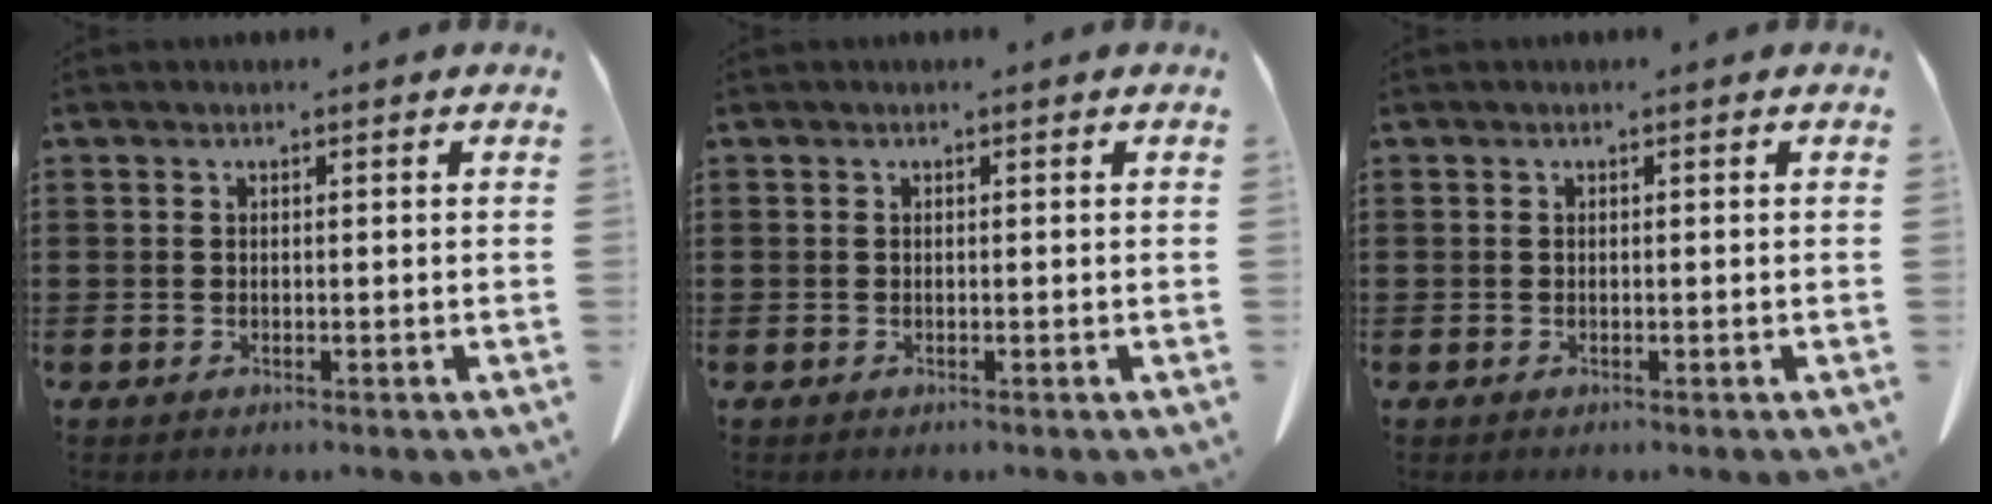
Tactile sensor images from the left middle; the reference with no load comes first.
{"total": 0.0}
{"total": 0.0}